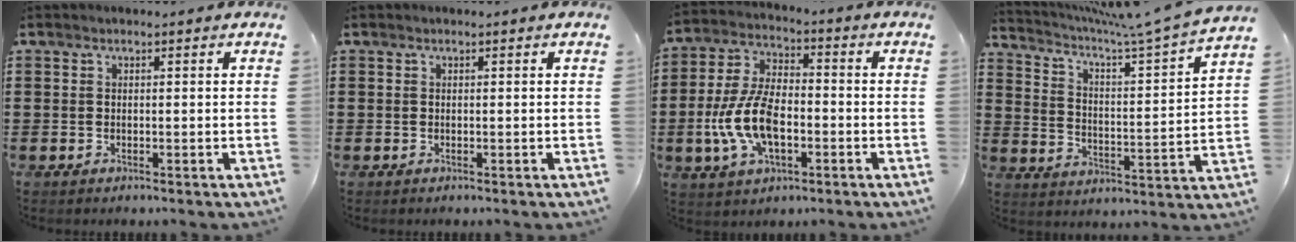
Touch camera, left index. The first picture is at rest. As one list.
[{"total": 0.0}, {"total": 10.4, "force": [-2.9, 5.3, 8.5], "torque": [-0.204, -0.004, -0.059]}, {"total": 5.8, "force": [4.9, -0.6, 3.0], "torque": [-0.079, -0.045, 0.074]}]